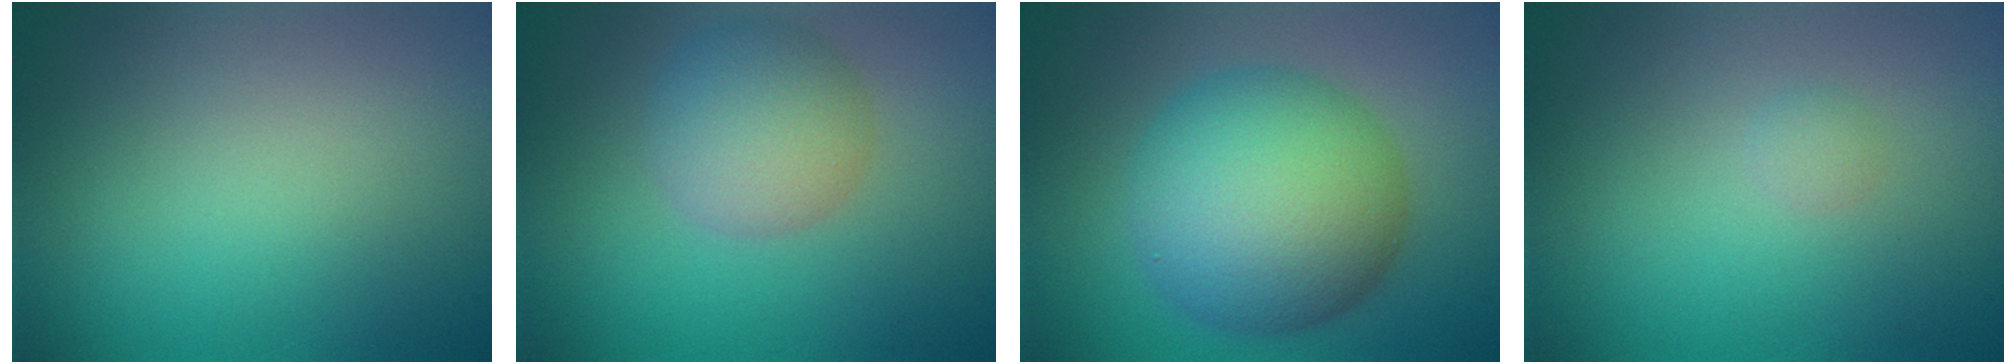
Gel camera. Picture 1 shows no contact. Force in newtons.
{"total": 4.7, "press": 4.7, "slide": 0.2}
{"total": 10.1, "press": 10.1, "slide": 0.3}
{"total": 0.7, "press": 0.7, "slide": 0.1}